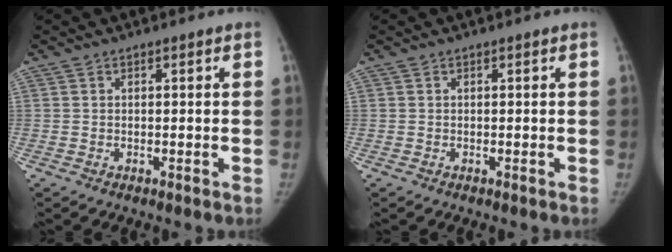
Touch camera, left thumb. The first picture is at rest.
{"total": 0.0}